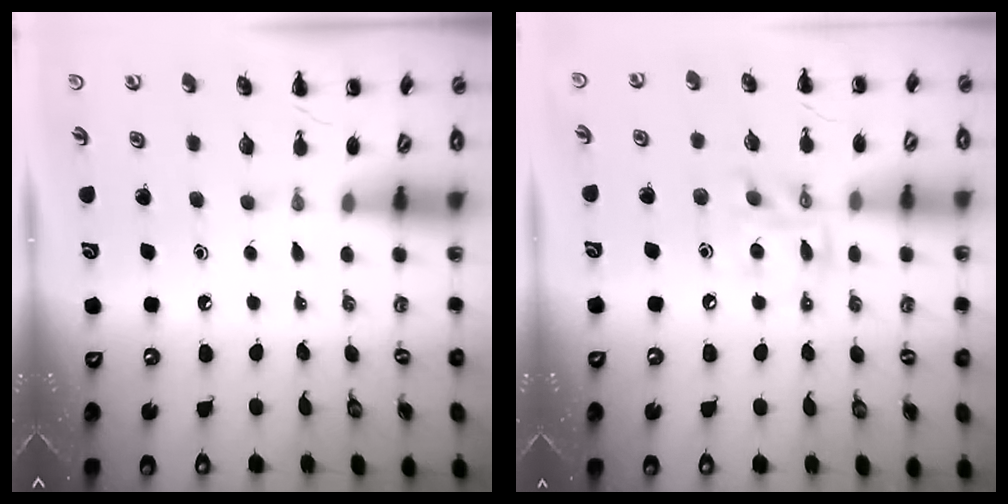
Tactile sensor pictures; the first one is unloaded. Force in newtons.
{"total": 11.7, "press": 11.5, "slide": 2.0}